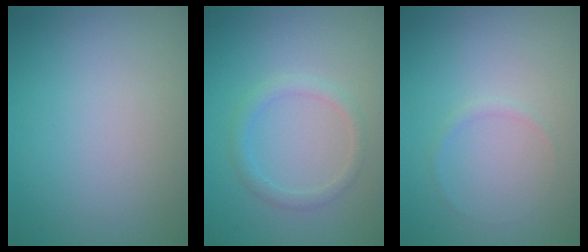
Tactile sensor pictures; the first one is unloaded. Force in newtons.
{"total": 1.6, "press": 1.6, "slide": 0.0}
{"total": 0.6, "press": 0.6, "slide": 0.1}